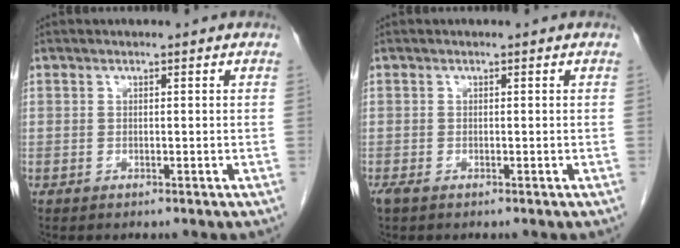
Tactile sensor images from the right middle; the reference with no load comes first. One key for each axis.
{"total": 1.1, "fx": -0.8, "fy": 0.4, "fz": 0.8, "tx": -0.015, "ty": -0.003, "tz": -0.012}